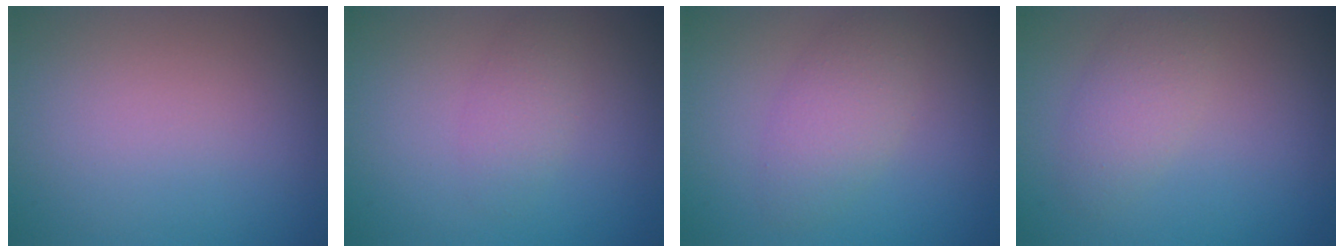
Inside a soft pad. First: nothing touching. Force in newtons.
{"total": 1.8, "press": 1.8, "slide": 0.1}
{"total": 3.3, "press": 3.3, "slide": 0.1}
{"total": 2.5, "press": 2.5, "slide": 0.0}